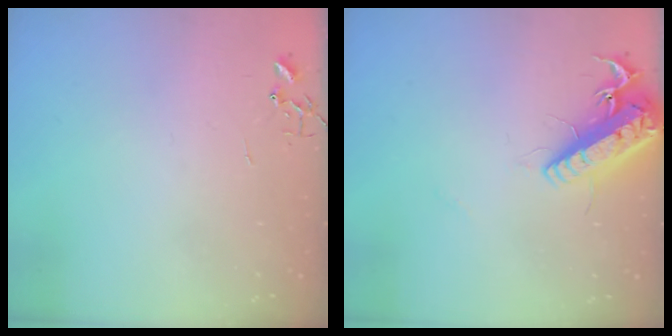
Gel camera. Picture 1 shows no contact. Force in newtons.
{"total": 16.5, "press": 16.2, "slide": 3.1}